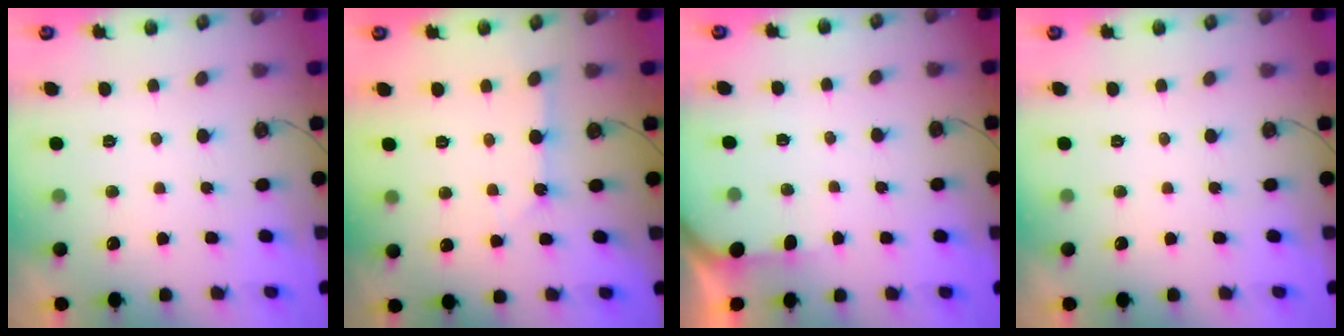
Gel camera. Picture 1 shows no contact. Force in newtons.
{"total": 2.5, "press": 2.5, "slide": 0.3}
{"total": 2.4, "press": 2.4, "slide": 0.3}
{"total": 0.0}